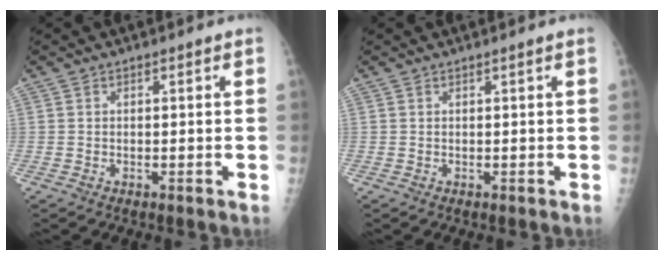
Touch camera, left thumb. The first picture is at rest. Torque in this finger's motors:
{"motor_torque": [0.01, 0.01, -0.04, -0.04, 0.00]}